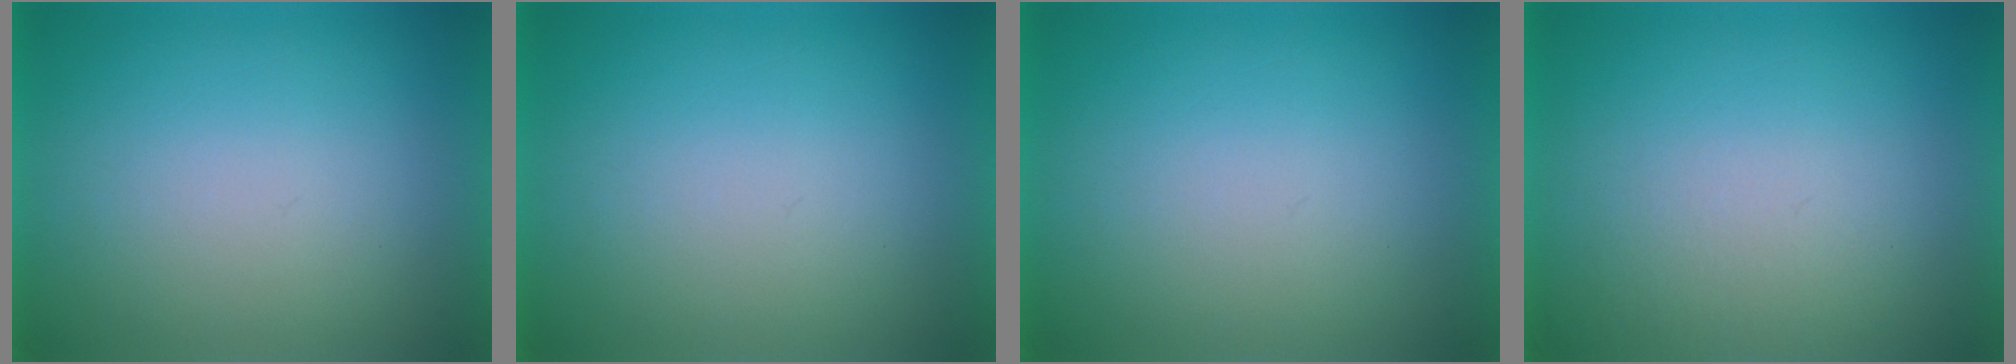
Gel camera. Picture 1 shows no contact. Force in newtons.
{"total": 0.0}
{"total": 0.0}
{"total": 1.8}